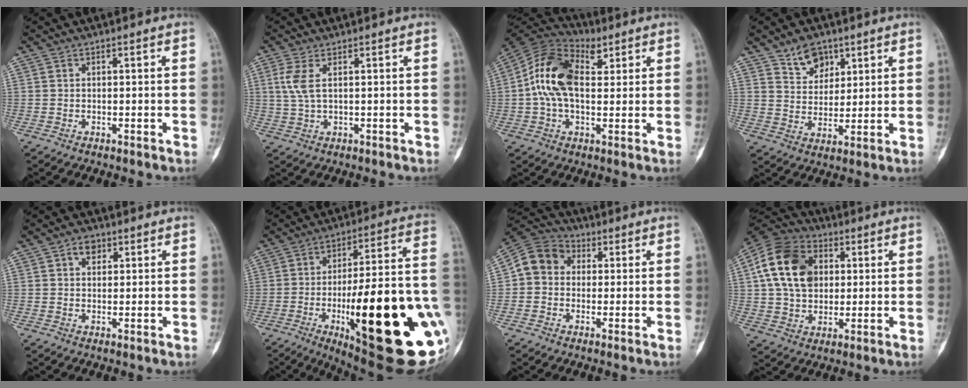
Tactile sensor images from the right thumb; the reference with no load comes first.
{"total": 3.9, "force": [1.0, 1.5, 3.5], "torque": [-0.093, 0.004, 0.023]}
{"total": 13.9, "force": [3.3, 8.1, 10.8], "torque": [-0.204, 0.027, 0.052]}
{"total": 6.8, "force": [4.4, 4.4, 2.7], "torque": [-0.017, -0.031, 0.084]}
{"total": 3.1, "force": [1.4, 2.2, 1.6], "torque": [-0.011, -0.001, 0.019]}
{"total": 36.5, "force": [-8.8, 10.0, 33.9], "torque": [-0.411, 0.012, -0.120]}
{"total": 8.7, "force": [0.8, 7.5, 4.4], "torque": [-0.061, 0.024, -0.002]}
{"total": 16.3, "force": [3.2, 11.9, 10.6], "torque": [-0.177, 0.010, 0.051]}